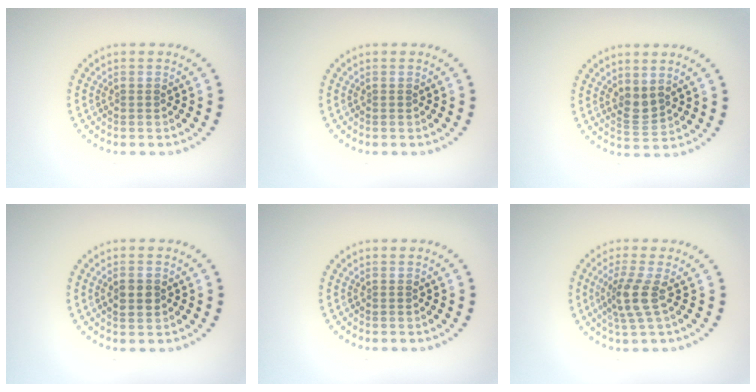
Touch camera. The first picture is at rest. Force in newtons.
{"total": 0.0}
{"total": 1.8, "press": 1.5, "slide": 1.0}
{"total": 1.7, "press": 1.7, "slide": 0.1}
{"total": 0.0}
{"total": 2.9, "press": 2.2, "slide": 1.8}